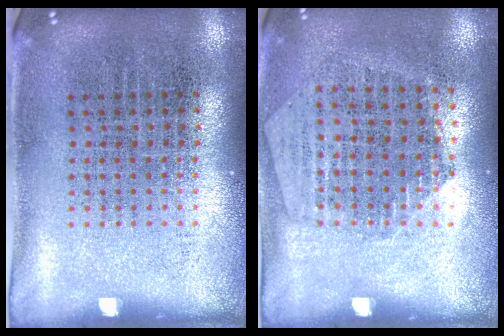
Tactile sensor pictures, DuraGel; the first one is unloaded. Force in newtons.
{"total": 1.4, "press": 1.3, "slide": 0.4}